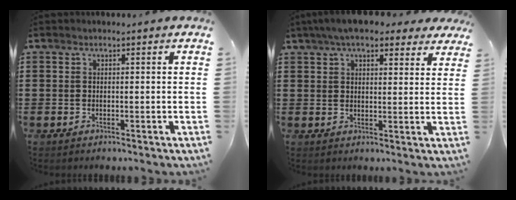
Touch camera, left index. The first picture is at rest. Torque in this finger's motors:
{"motor_torque": [2.14, 0.00, 1.05, 0.21]}